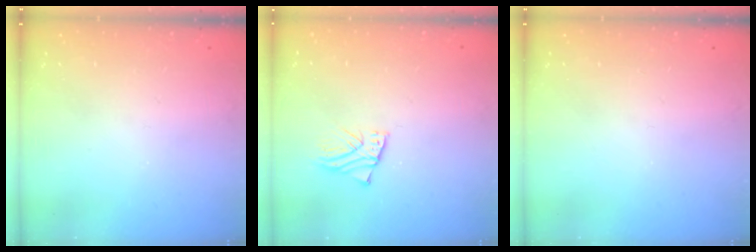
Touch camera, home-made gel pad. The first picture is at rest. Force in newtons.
{"total": 2.0, "press": 2.0, "slide": 0.2}
{"total": 0.0}